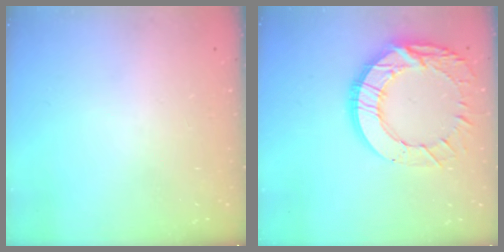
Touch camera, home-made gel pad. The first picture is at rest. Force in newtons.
{"total": 18.2, "press": 18.1, "slide": 1.6}